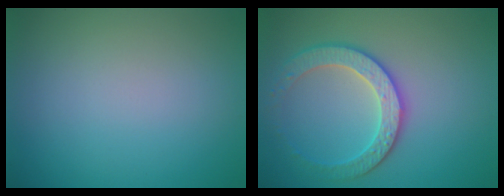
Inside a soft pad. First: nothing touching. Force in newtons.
{"total": 3.6, "press": 3.5, "slide": 0.8}